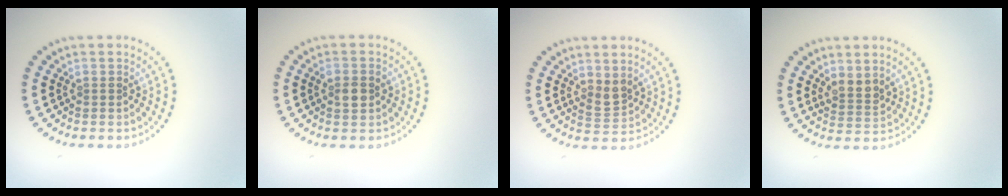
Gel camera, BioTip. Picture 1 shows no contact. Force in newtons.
{"total": 2.2, "press": 2.2, "slide": 0.2}
{"total": 1.7, "press": 1.4, "slide": 1.0}
{"total": 2.0, "press": 1.7, "slide": 1.2}